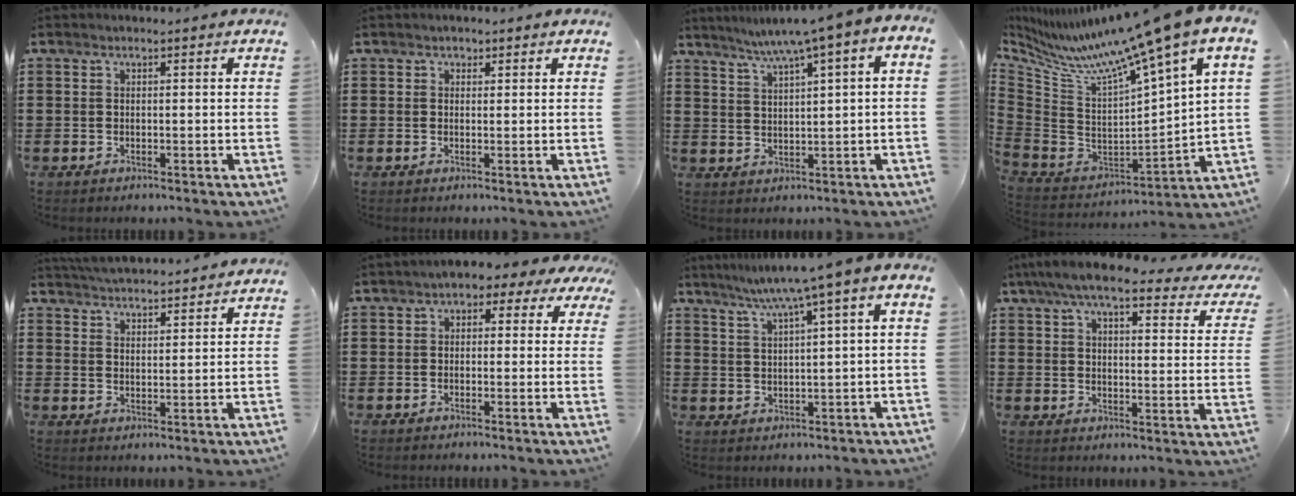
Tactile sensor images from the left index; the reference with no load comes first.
{"total": 1.0, "force": [0.6, 0.8, 0.1], "torque": [0.002, 0.001, 0.010]}
{"total": 4.3, "force": [2.6, 0.0, 3.4], "torque": [-0.075, -0.015, 0.037]}
{"total": 10.8, "force": [8.1, -1.7, 6.9], "torque": [-0.148, -0.069, 0.117]}
{"total": 4.2, "force": [4.2, -0.1, 0.2], "torque": [-0.018, -0.019, 0.075]}
{"total": 2.5, "force": [0.3, 1.8, 1.6], "torque": [-0.030, 0.005, -0.003]}
{"total": 5.4, "force": [2.9, 0.1, 4.6], "torque": [-0.098, -0.012, 0.042]}
{"total": 8.6, "force": [7.2, 1.1, 4.6], "torque": [-0.107, -0.029, 0.126]}